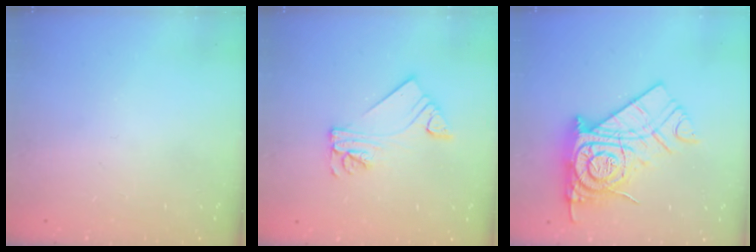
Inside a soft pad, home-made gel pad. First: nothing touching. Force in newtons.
{"total": 7.9, "press": 7.9, "slide": 0.8}
{"total": 19.7, "press": 19.6, "slide": 1.7}